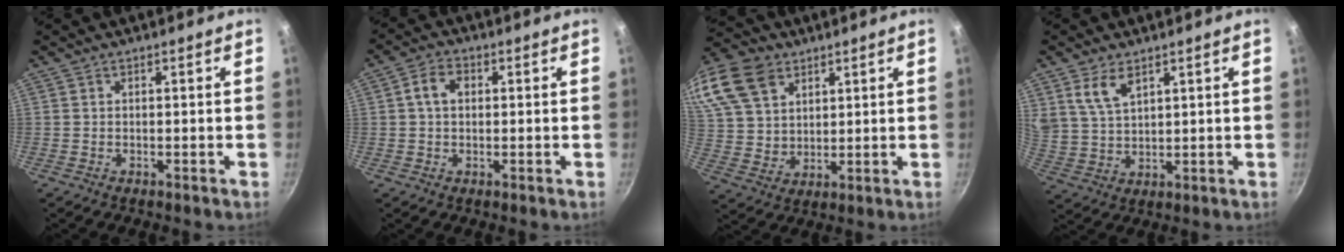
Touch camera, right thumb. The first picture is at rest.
{"total": 4.8, "force": [0.7, 3.5, 3.2], "torque": [-0.044, 0.012, 0.005]}
{"total": 20.4, "force": [10.7, 14.3, 9.9], "torque": [-0.216, 0.003, 0.209]}
{"total": 6.8, "force": [3.8, 3.7, 4.2], "torque": [-0.073, -0.021, 0.084]}